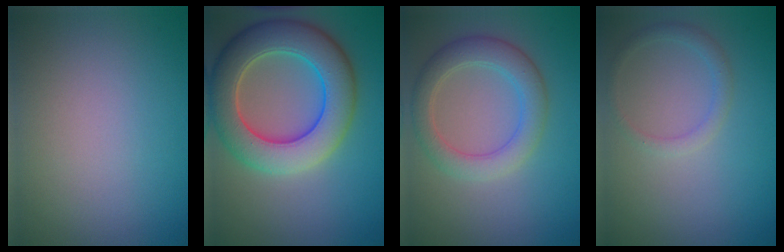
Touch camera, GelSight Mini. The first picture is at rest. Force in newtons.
{"total": 8.9, "press": 8.9, "slide": 0.6}
{"total": 4.1, "press": 4.1, "slide": 0.1}
{"total": 1.5, "press": 1.5, "slide": 0.1}